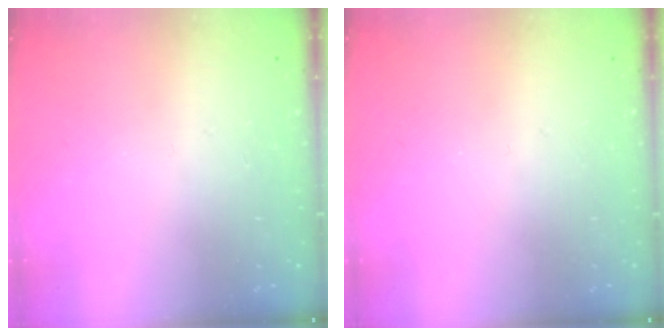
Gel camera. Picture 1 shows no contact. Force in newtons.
{"total": 0.0}